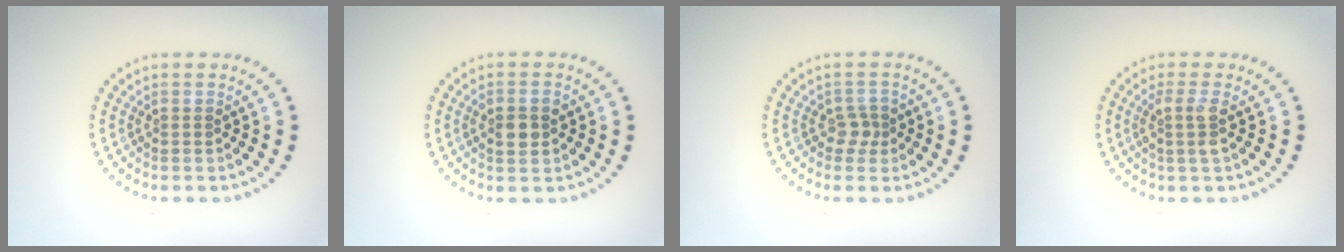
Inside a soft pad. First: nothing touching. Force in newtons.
{"total": 2.4, "press": 2.4, "slide": 0.4}
{"total": 1.6, "press": 1.3, "slide": 0.9}
{"total": 1.9, "press": 1.5, "slide": 1.2}